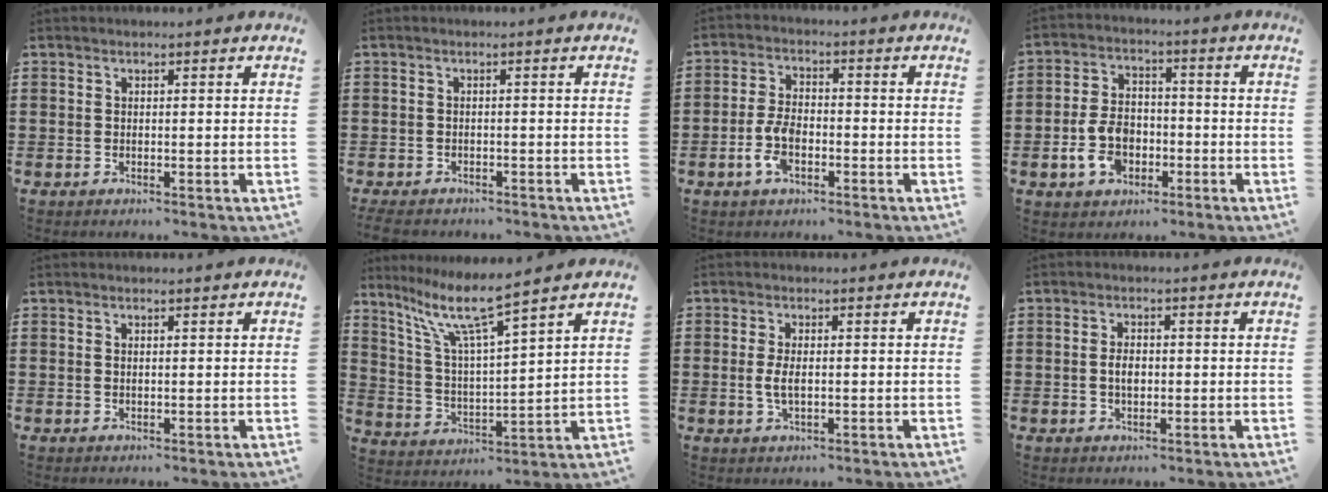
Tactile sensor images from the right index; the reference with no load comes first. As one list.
[{"total": 1.8, "force": [-1.7, 0.4, 0.4], "torque": [-0.019, -0.003, -0.038]}, {"total": 5.6, "force": [-2.0, 2.9, 4.3], "torque": [-0.109, -0.003, -0.045]}, {"total": 7.7, "force": [-2.4, 5.2, 5.2], "torque": [-0.120, 0.008, -0.047]}, {"total": 0.5, "force": [0.3, 0.1, 0.4], "torque": [-0.009, 0.000, 0.006]}, {"total": 9.0, "force": [6.9, 0.3, 5.7], "torque": [-0.131, -0.033, 0.120]}, {"total": 3.0, "force": [-0.1, 1.4, 2.7], "torque": [-0.068, -0.002, -0.006]}, {"total": 2.6, "force": [-0.1, 1.4, 2.2], "torque": [-0.036, 0.000, -0.005]}]